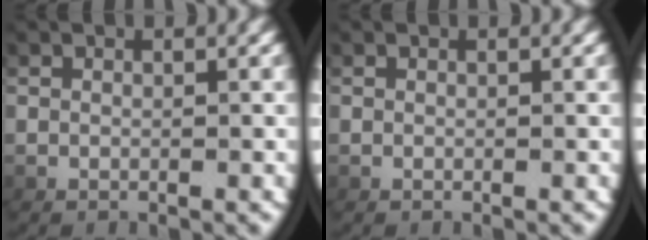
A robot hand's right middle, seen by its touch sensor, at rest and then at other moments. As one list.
[{"total": 0.0}]